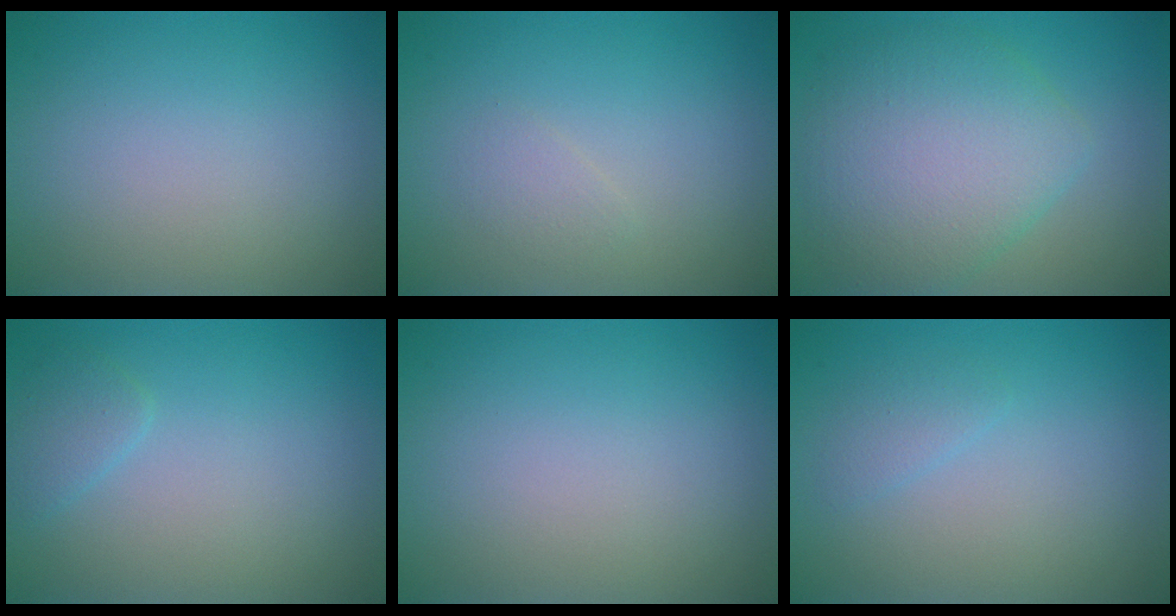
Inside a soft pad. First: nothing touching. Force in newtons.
{"total": 0.9, "press": 0.9, "slide": 0.0}
{"total": 7.0, "press": 7.0, "slide": 0.2}
{"total": 1.4, "press": 1.4, "slide": 0.1}
{"total": 0.0}
{"total": 1.1, "press": 1.1, "slide": 0.1}